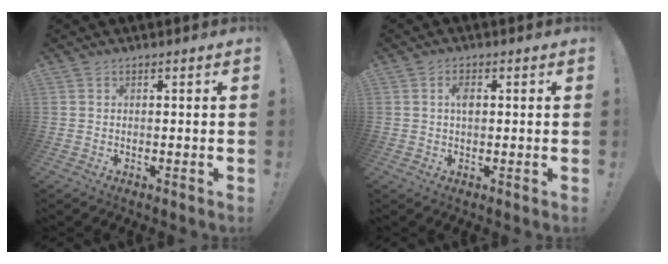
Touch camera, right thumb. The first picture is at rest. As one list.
[{"total": 2.9, "force": [0.5, 1.7, 2.3], "torque": [-0.039, 0.003, 0.005]}]